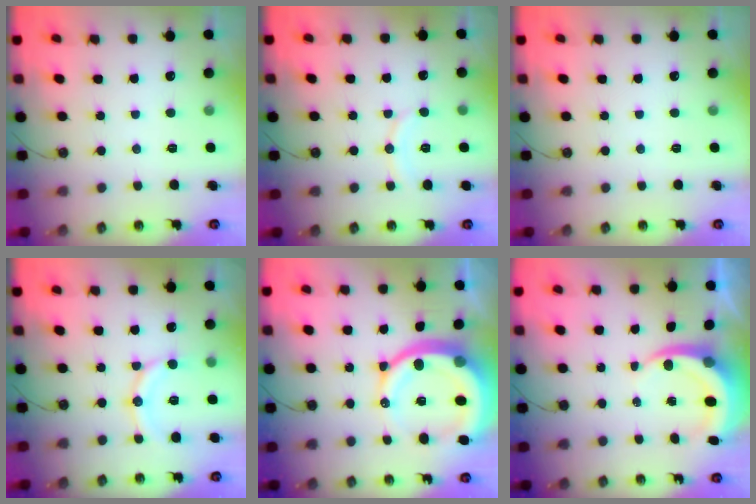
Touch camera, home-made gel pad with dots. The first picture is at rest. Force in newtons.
{"total": 6.3, "press": 6.3, "slide": 0.7}
{"total": 0.0}
{"total": 11.7, "press": 11.4, "slide": 2.7}
{"total": 17.7, "press": 17.6, "slide": 2.0}
{"total": 6.5, "press": 6.4, "slide": 0.8}